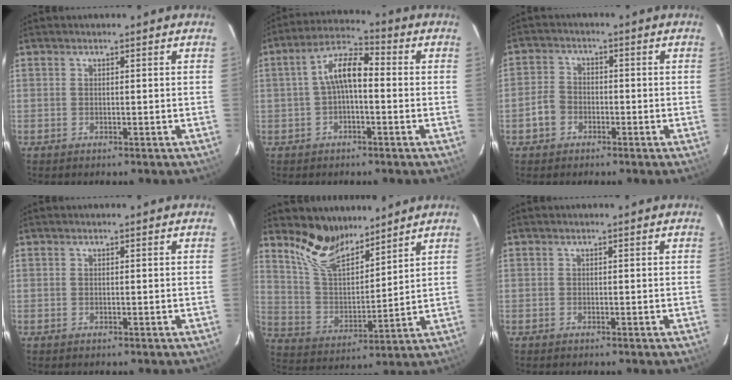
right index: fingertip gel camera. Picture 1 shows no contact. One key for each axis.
{"total": 7.2, "fx": -0.5, "fy": 3.0, "fz": 6.5, "tx": -0.132, "ty": 0.027, "tz": -0.011}
{"total": 4.3, "fx": -2.0, "fy": 3.5, "fz": 1.4, "tx": -0.036, "ty": 0.013, "tz": -0.035}
{"total": 0.0}
{"total": 11.9, "fx": 9.9, "fy": 4.1, "fz": 5.3, "tx": -0.109, "ty": -0.001, "tz": 0.194}
{"total": 0.0}